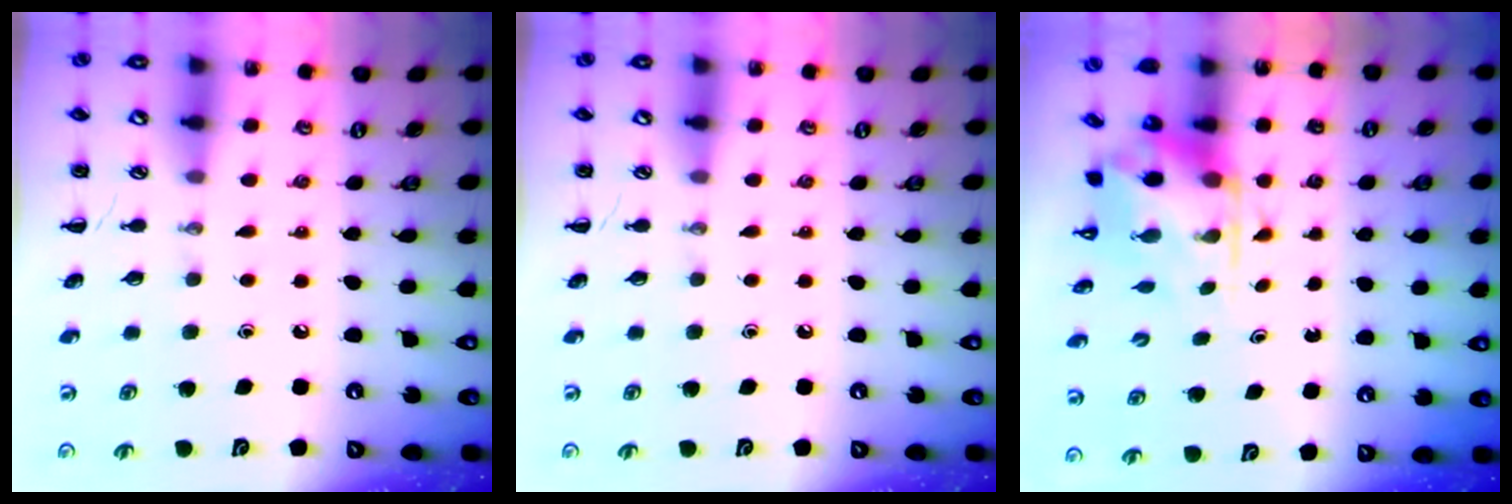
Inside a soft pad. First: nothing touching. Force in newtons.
{"total": 0.0}
{"total": 3.9, "press": 3.8, "slide": 0.9}